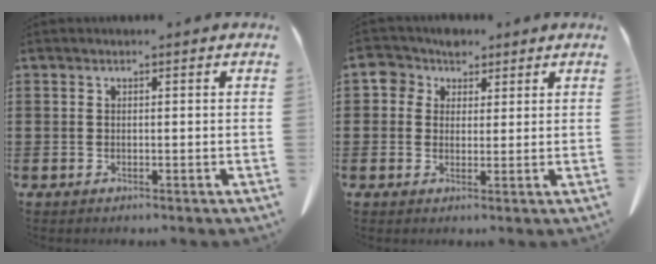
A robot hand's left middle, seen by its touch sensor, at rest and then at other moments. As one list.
[{"total": 4.4, "force": [2.5, 3.4, 1.3], "torque": [-0.037, 0.007, 0.043]}]